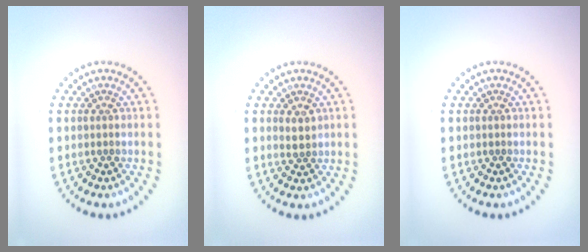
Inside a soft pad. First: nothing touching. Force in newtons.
{"total": 1.4, "press": 1.2, "slide": 0.6}
{"total": 0.0}